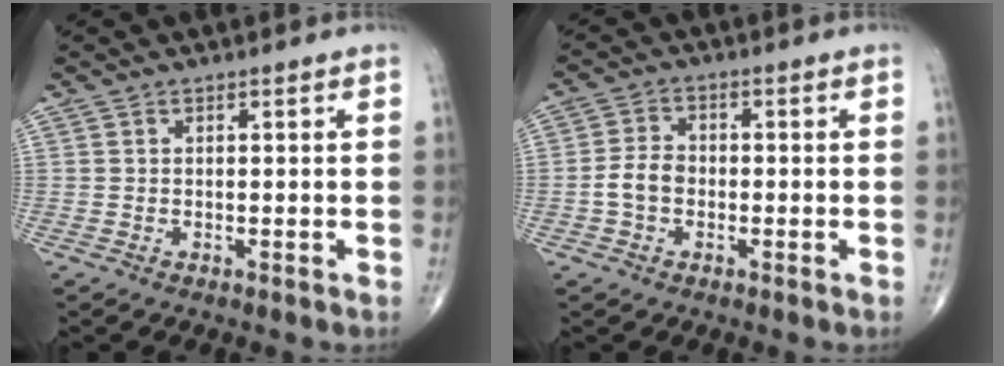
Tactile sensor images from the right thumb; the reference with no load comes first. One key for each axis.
{"total": 5.6, "fx": -1.5, "fy": 3.9, "fz": 3.6, "tx": -0.067, "ty": 0.020, "tz": -0.036}